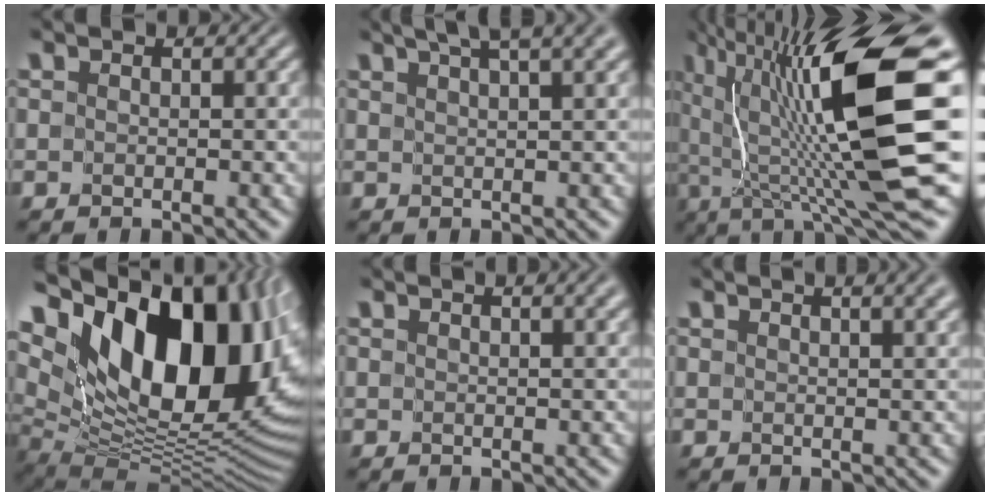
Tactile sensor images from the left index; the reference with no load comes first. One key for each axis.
{"total": 6.8, "fx": 5.0, "fy": 1.8, "fz": 4.3, "tx": -0.032, "ty": 0.031, "tz": 0.040}
{"total": 14.7, "fx": 3.1, "fy": 2.8, "fz": 14.1, "tx": -0.230, "ty": -0.002, "tz": 0.057}
{"total": 19.5, "fx": 6.6, "fy": 10.4, "fz": 15.1, "tx": -0.241, "ty": 0.027, "tz": 0.115}
{"total": 3.9, "fx": 2.6, "fy": 1.4, "fz": 2.6, "tx": -0.017, "ty": 0.012, "tz": 0.007}
{"total": 6.1, "fx": 4.0, "fy": 2.4, "fz": 3.9, "tx": -0.021, "ty": 0.030, "tz": 0.022}